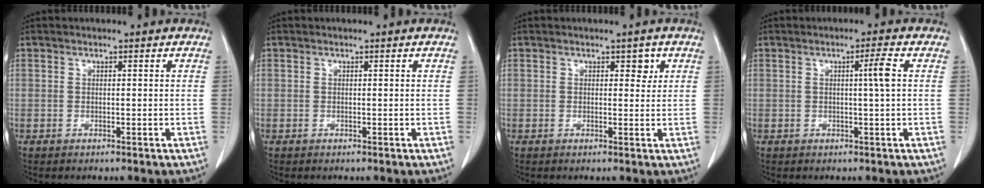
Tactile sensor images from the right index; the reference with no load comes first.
{"total": 0.0}
{"total": 1.9, "force": [1.0, 1.2, 1.2], "torque": [-0.006, 0.001, 0.012]}
{"total": 2.9, "force": [0.4, -0.7, 2.7], "torque": [-0.046, -0.002, 0.006]}